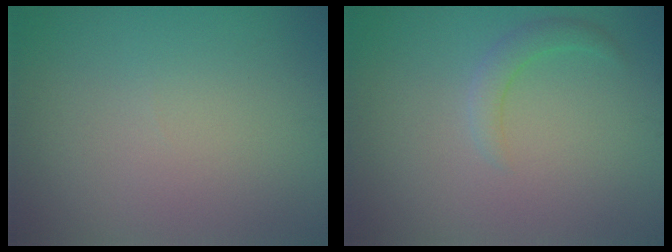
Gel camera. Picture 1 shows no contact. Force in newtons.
{"total": 1.7, "press": 1.7, "slide": 0.1}